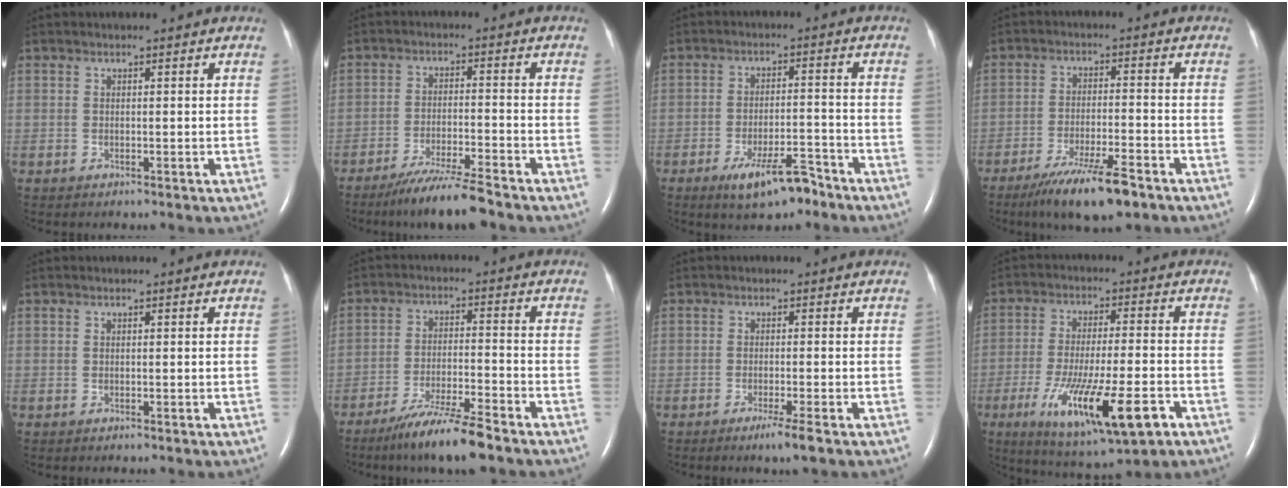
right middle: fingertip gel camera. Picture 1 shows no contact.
{"total": 7.6, "force": [-6.3, -0.5, 4.2], "torque": [-0.076, -0.027, -0.114]}
{"total": 7.6, "force": [-5.3, 2.0, 5.1], "torque": [-0.090, -0.005, -0.084]}
{"total": 10.5, "force": [-7.3, 1.3, 7.4], "torque": [-0.132, -0.025, -0.121]}
{"total": 0.0}
{"total": 8.7, "force": [-6.8, -0.3, 5.3], "torque": [-0.098, -0.030, -0.124]}
{"total": 2.1, "force": [-1.3, 0.0, 1.6], "torque": [-0.028, -0.004, -0.020]}
{"total": 15.4, "force": [-6.6, 2.3, 13.7], "torque": [-0.240, -0.035, -0.098]}